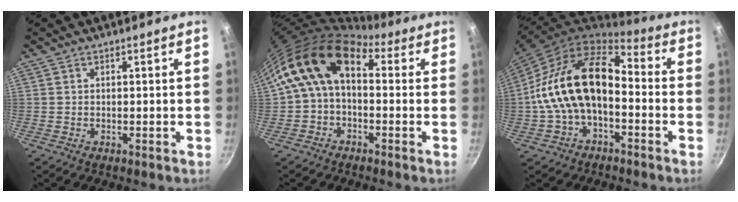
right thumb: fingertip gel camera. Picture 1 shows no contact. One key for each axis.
{"total": 13.5, "fx": 2.2, "fy": 8.5, "fz": 10.3, "tx": -0.172, "ty": 0.027, "tz": 0.015}
{"total": 17.1, "fx": -2.1, "fy": 10.4, "fz": 13.4, "tx": -0.226, "ty": 0.051, "tz": -0.049}